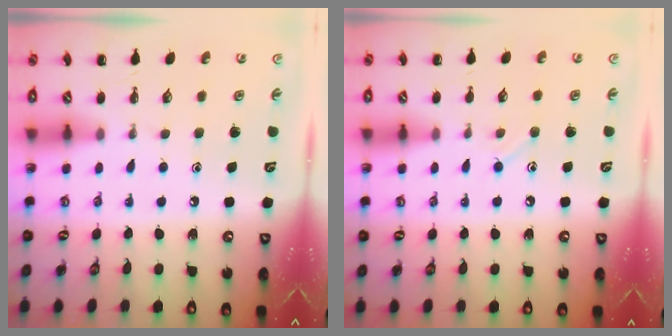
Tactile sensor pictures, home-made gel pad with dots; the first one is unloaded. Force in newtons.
{"total": 6.7, "press": 6.4, "slide": 2.1}